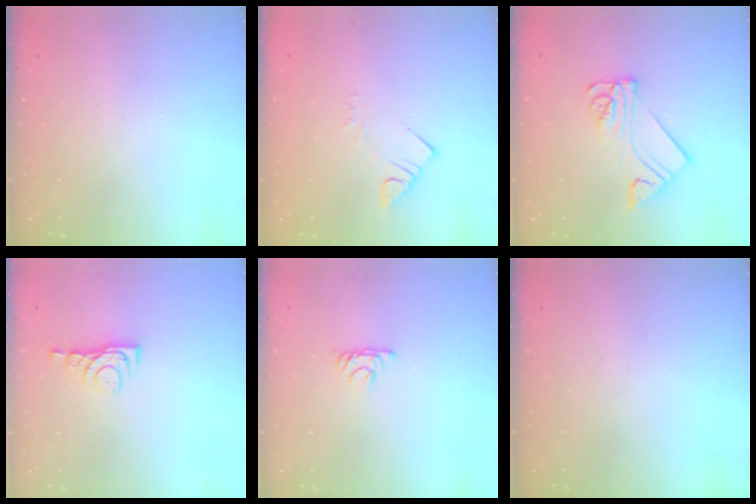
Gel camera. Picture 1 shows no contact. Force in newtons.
{"total": 2.8, "press": 2.8, "slide": 0.2}
{"total": 11.1, "press": 11.1, "slide": 1.1}
{"total": 5.0, "press": 4.9, "slide": 0.7}
{"total": 4.3, "press": 4.3, "slide": 0.7}
{"total": 0.0}